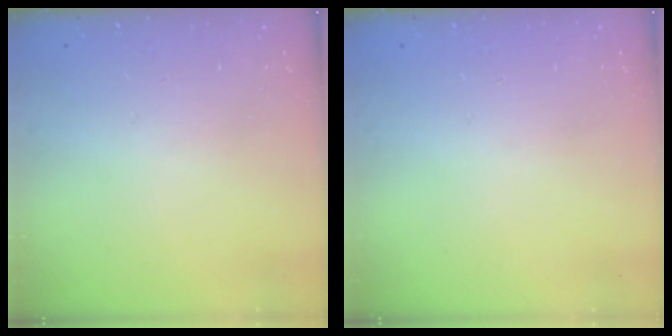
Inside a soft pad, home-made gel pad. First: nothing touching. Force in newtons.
{"total": 0.0}